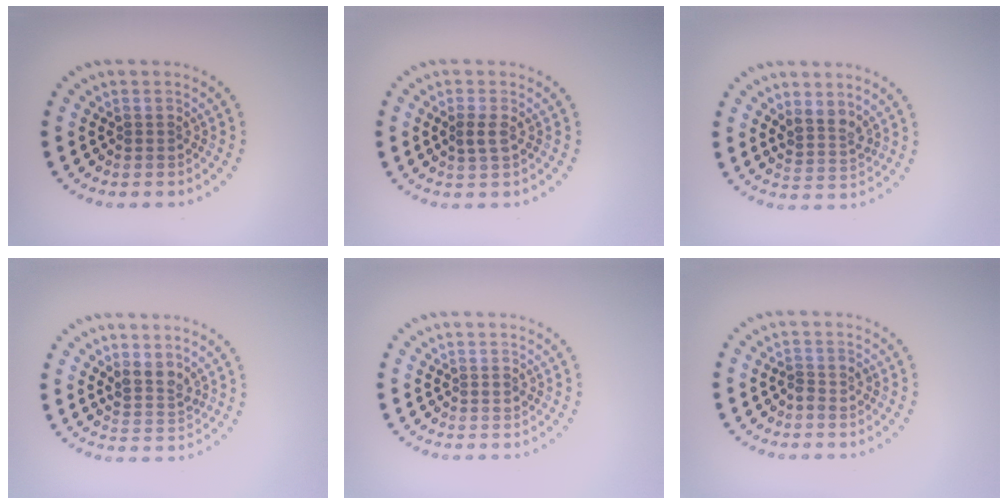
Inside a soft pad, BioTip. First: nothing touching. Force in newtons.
{"total": 1.5, "press": 1.4, "slide": 0.4}
{"total": 2.4, "press": 1.9, "slide": 1.5}
{"total": 2.2, "press": 1.8, "slide": 1.2}
{"total": 0.5, "press": 0.5, "slide": 0.2}
{"total": 1.0, "press": 0.8, "slide": 0.6}